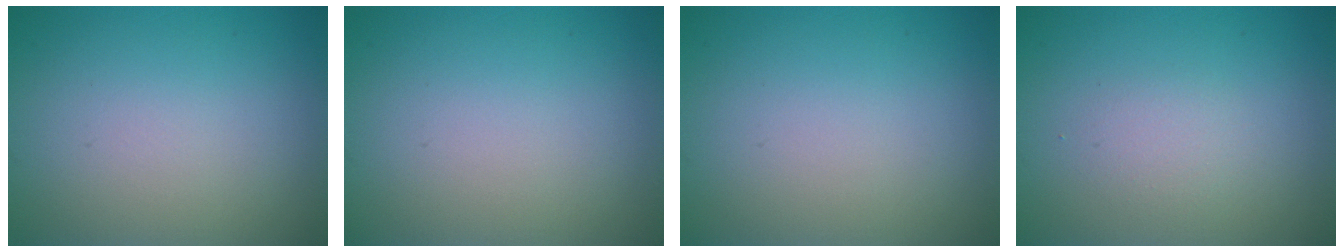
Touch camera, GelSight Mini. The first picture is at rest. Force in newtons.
{"total": 0.0}
{"total": 0.0}
{"total": 1.3, "press": 1.3, "slide": 0.0}